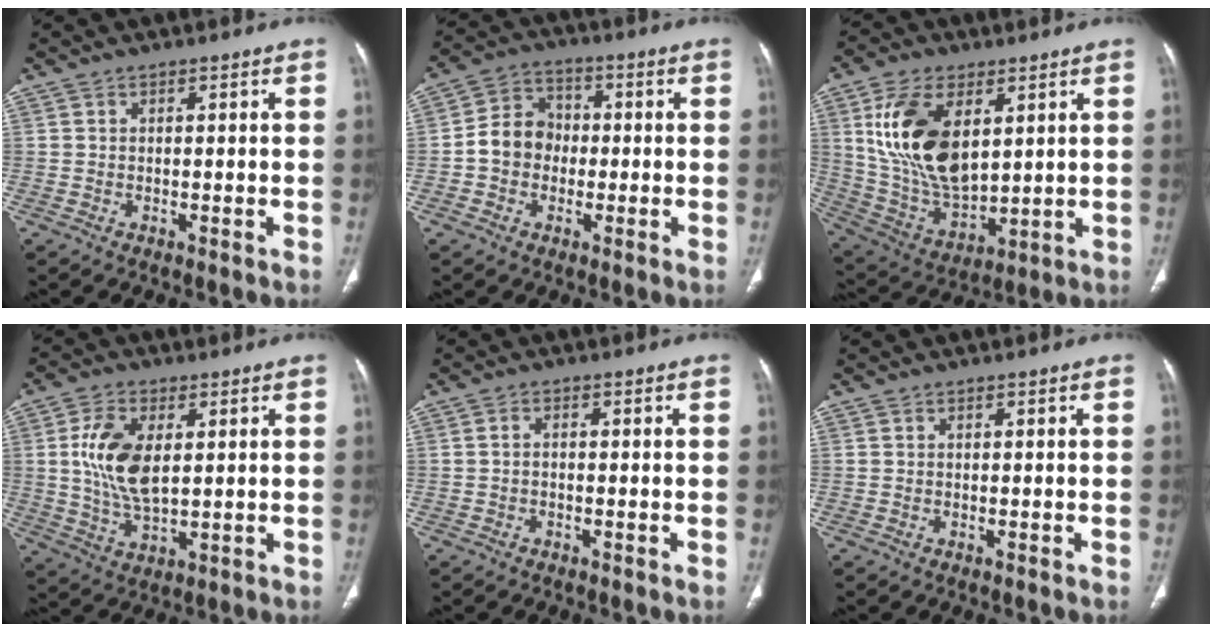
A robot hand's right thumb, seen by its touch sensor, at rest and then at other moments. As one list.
[{"total": 8.2, "force": [-1.0, 7.1, 4.0], "torque": [-0.050, 0.029, -0.031]}, {"total": 18.4, "force": [5.5, 10.2, 14.2], "torque": [-0.256, -0.023, 0.118]}, {"total": 10.8, "force": [2.0, 5.7, 9.0], "torque": [-0.177, -0.010, 0.043]}, {"total": 1.1, "force": [-0.3, 0.7, 0.8], "torque": [-0.014, 0.005, -0.007]}, {"total": 0.0}]